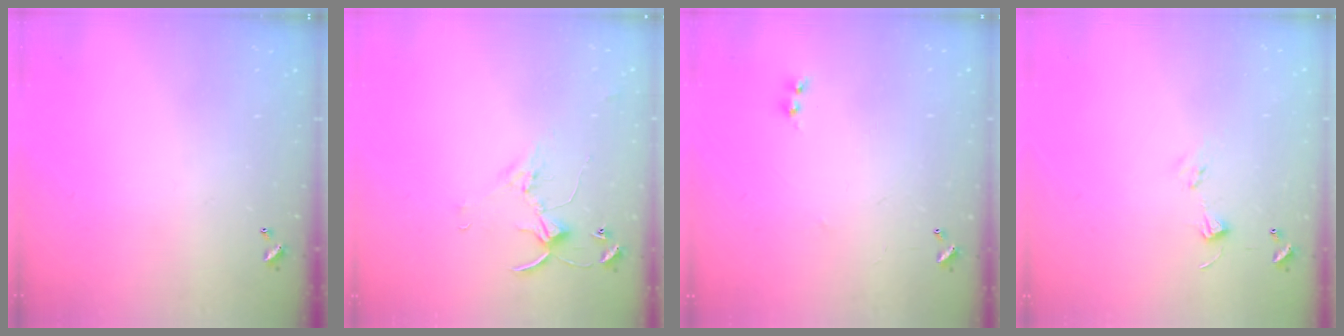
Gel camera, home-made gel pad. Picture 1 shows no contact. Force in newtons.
{"total": 2.8, "press": 2.8, "slide": 0.4}
{"total": 1.8, "press": 1.8, "slide": 0.3}
{"total": 5.0, "press": 5.0, "slide": 0.6}